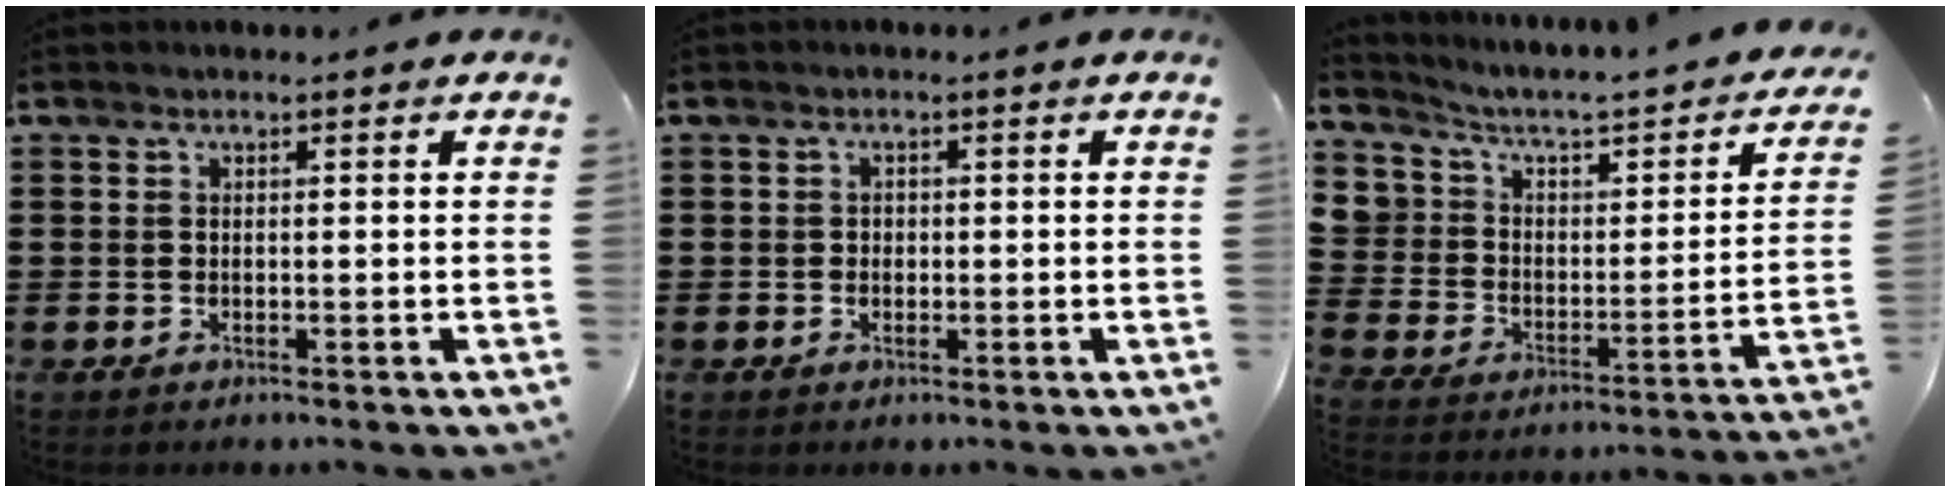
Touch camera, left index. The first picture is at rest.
{"total": 0.9, "force": [0.1, 0.8, 0.5], "torque": [-0.011, 0.005, 0.000]}
{"total": 3.5, "force": [0.9, 3.3, 0.3], "torque": [-0.029, -0.026, 0.006]}